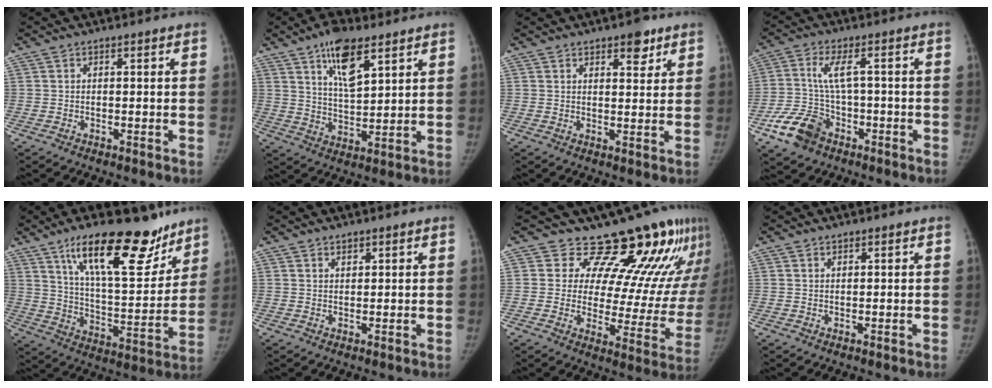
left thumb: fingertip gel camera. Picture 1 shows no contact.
{"total": 10.5, "force": [6.1, 4.0, 7.6], "torque": [-0.116, -0.032, 0.109]}
{"total": 4.9, "force": [3.1, 2.2, 3.0], "torque": [-0.020, -0.016, 0.041]}
{"total": 9.1, "force": [-4.4, 6.0, 5.2], "torque": [-0.096, 0.023, -0.077]}
{"total": 22.5, "force": [14.8, 8.1, 14.9], "torque": [-0.182, -0.072, 0.240]}
{"total": 1.3, "force": [0.9, 0.8, 0.5], "torque": [0.000, -0.005, 0.013]}
{"total": 19.3, "force": [15.8, 8.1, 7.5], "torque": [-0.035, -0.103, 0.189]}
{"total": 0.5, "force": [0.4, 0.3, 0.2], "torque": [-0.001, -0.002, 0.005]}